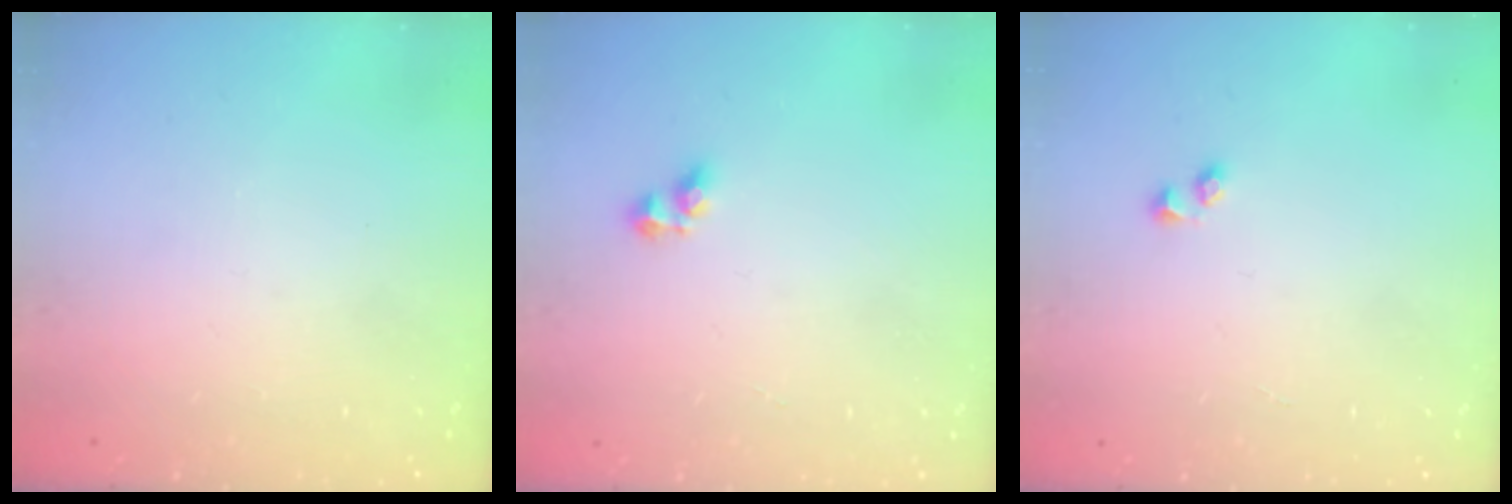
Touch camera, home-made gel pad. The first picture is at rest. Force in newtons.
{"total": 3.8, "press": 3.7, "slide": 0.9}
{"total": 1.9, "press": 1.8, "slide": 0.7}